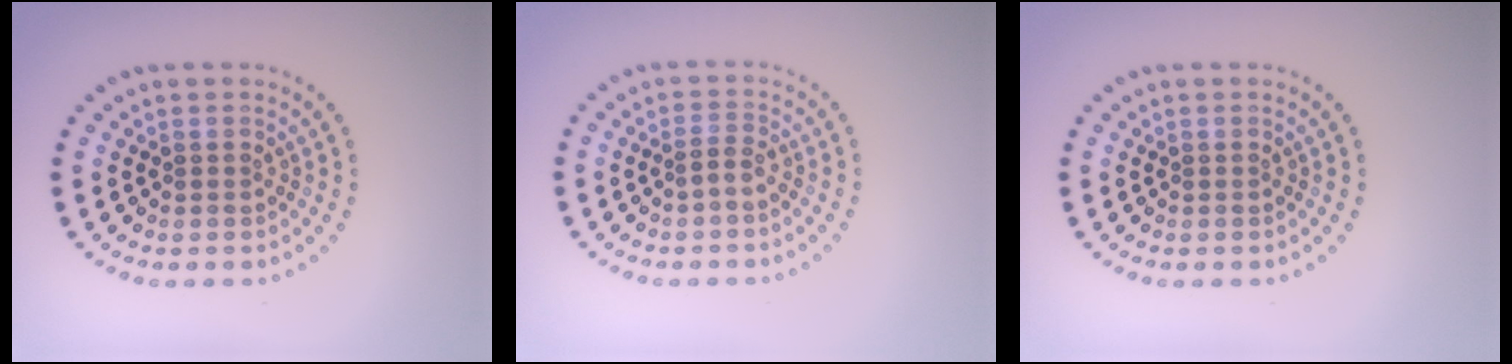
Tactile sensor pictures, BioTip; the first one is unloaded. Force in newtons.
{"total": 1.1, "press": 0.8, "slide": 0.8}
{"total": 0.0}